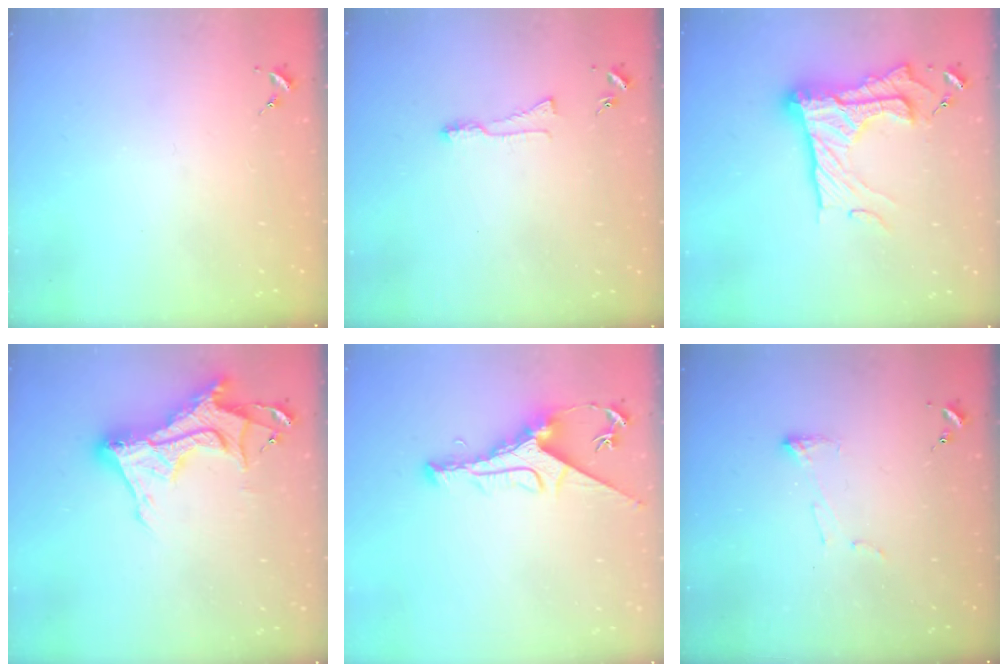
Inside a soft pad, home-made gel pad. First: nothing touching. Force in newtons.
{"total": 5.5, "press": 5.4, "slide": 0.6}
{"total": 24.2, "press": 24.1, "slide": 1.7}
{"total": 16.3, "press": 16.2, "slide": 1.3}
{"total": 9.9, "press": 9.8, "slide": 1.0}
{"total": 4.1, "press": 4.0, "slide": 0.7}